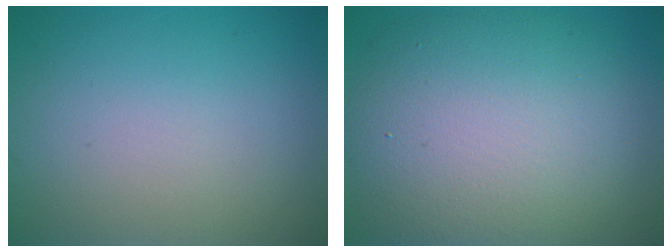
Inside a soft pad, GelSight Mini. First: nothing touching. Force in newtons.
{"total": 11.6, "press": 11.5, "slide": 1.2}